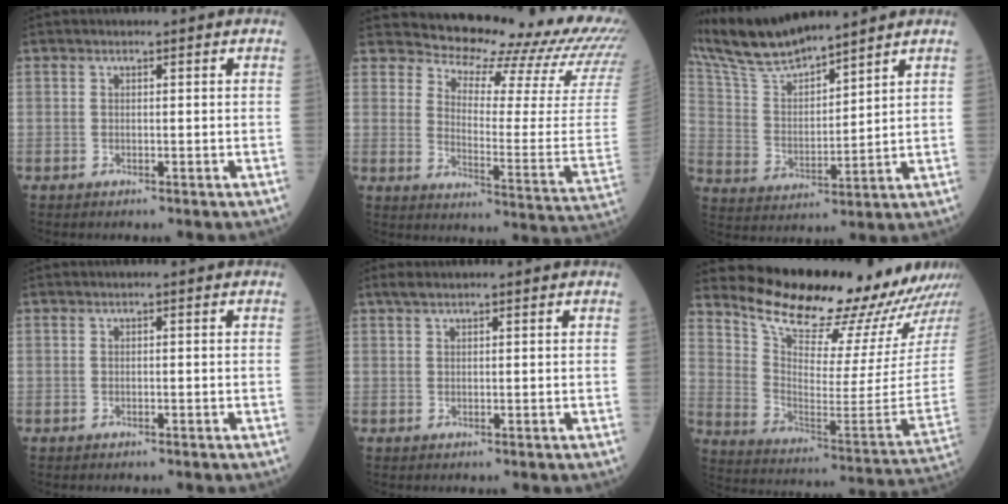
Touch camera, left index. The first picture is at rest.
{"total": 21.0, "force": [20.4, 1.8, 4.9], "torque": [-0.079, -0.136, 0.227]}
{"total": 12.9, "force": [11.9, 1.0, 4.9], "torque": [-0.113, 0.013, 0.236]}
{"total": 0.0}
{"total": 1.9, "force": [1.5, 0.4, 1.1], "torque": [-0.021, 0.017, 0.028]}
{"total": 22.8, "force": [21.2, 1.2, 8.3], "torque": [-0.151, -0.110, 0.303]}